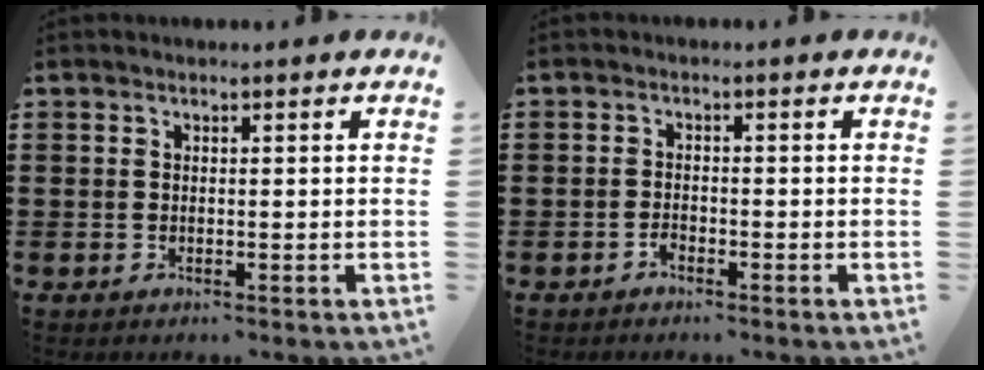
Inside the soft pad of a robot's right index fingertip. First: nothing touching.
{"total": 1.3, "force": [-1.1, 0.6, 0.3], "torque": [-0.008, -0.001, -0.024]}